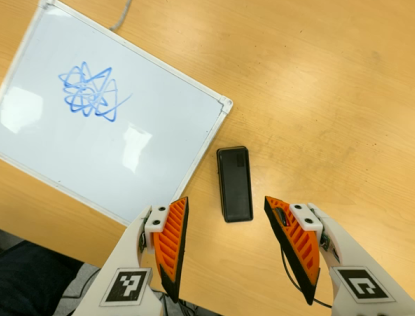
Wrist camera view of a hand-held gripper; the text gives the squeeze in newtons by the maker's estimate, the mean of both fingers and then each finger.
{"total": 0.0}